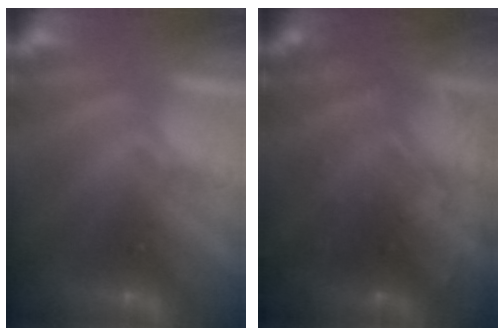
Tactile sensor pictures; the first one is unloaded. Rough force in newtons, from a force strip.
{"total": 7.1}